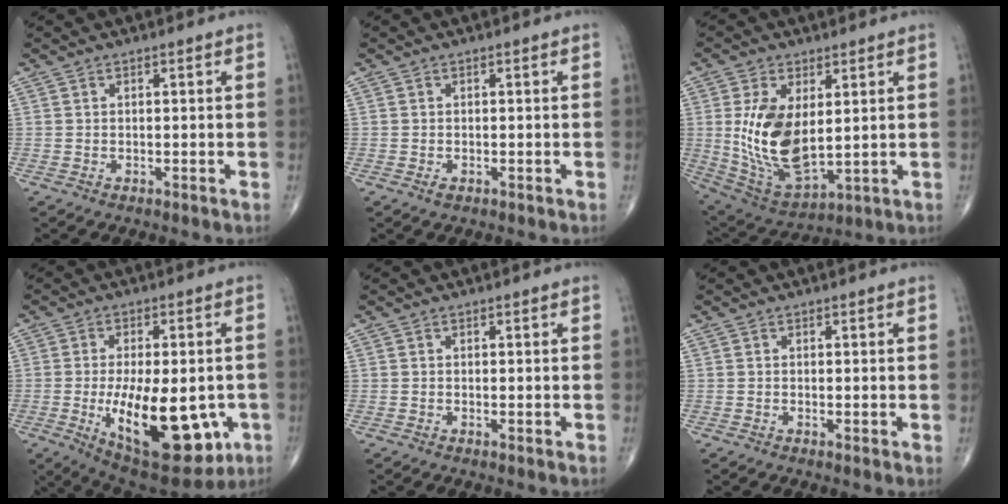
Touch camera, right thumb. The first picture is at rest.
{"total": 0.8, "force": [-0.4, 0.4, 0.5], "torque": [-0.012, -0.002, -0.007]}
{"total": 15.0, "force": [1.9, 7.9, 12.6], "torque": [-0.236, -0.018, 0.057]}
{"total": 21.0, "force": [-5.2, 9.6, 17.9], "torque": [-0.254, -0.016, -0.052]}
{"total": 0.6, "force": [0.0, 0.2, 0.6], "torque": [-0.012, -0.003, -0.003]}
{"total": 0.9, "force": [0.1, 0.3, 0.9], "torque": [-0.015, -0.004, -0.002]}